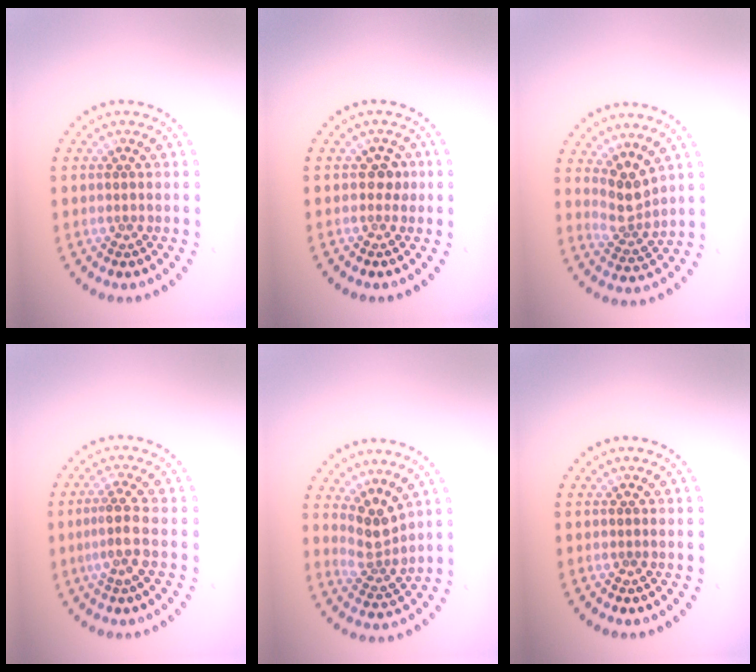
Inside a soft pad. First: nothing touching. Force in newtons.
{"total": 1.1, "press": 1.0, "slide": 0.4}
{"total": 2.7, "press": 2.1, "slide": 1.7}
{"total": 2.6, "press": 2.1, "slide": 1.6}
{"total": 3.0, "press": 2.3, "slide": 2.0}
{"total": 0.0}